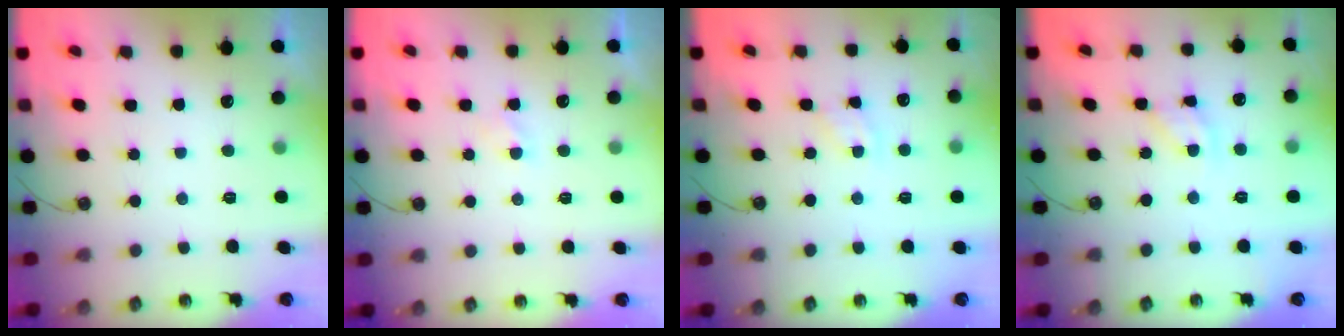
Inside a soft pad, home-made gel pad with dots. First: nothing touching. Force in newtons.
{"total": 1.4, "press": 1.4, "slide": 0.3}
{"total": 4.2, "press": 4.1, "slide": 0.6}
{"total": 9.5, "press": 9.5, "slide": 0.6}